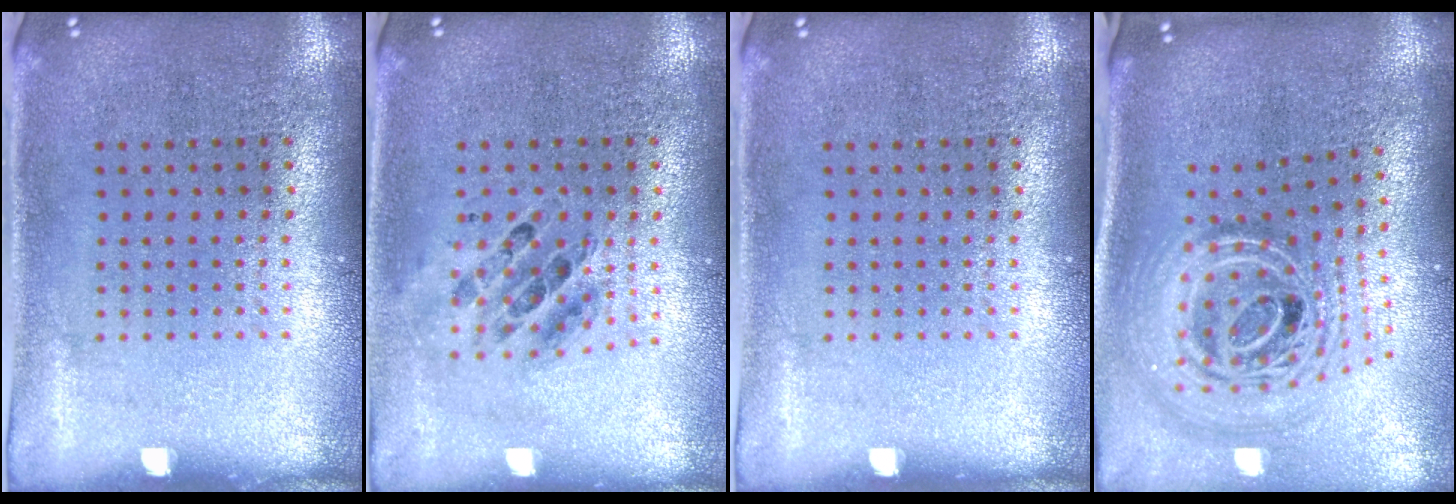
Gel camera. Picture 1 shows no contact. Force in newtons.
{"total": 0.7, "press": 0.7, "slide": 0.2}
{"total": 0.0}
{"total": 2.9, "press": 2.0, "slide": 2.1}